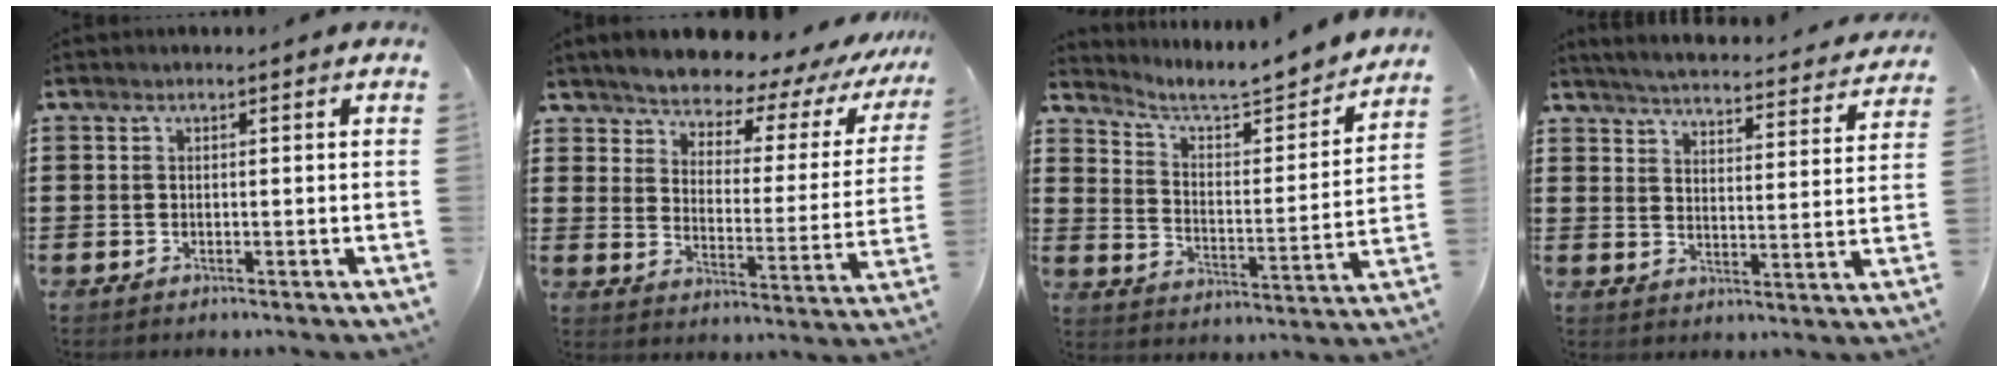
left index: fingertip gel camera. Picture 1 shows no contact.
{"total": 4.8, "force": [4.6, 0.9, 0.9], "torque": [-0.050, -0.044, 0.071]}
{"total": 4.6, "force": [4.3, 0.7, 1.5], "torque": [-0.055, -0.037, 0.064]}
{"total": 4.0, "force": [3.9, -0.6, 0.7], "torque": [-0.035, -0.036, 0.061]}